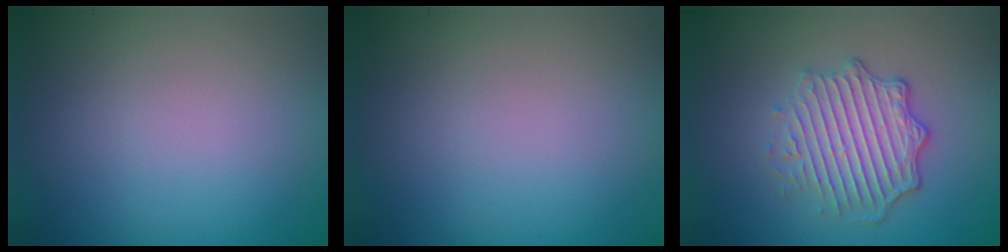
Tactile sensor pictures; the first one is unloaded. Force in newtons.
{"total": 0.0}
{"total": 4.5, "press": 3.5, "slide": 2.9}